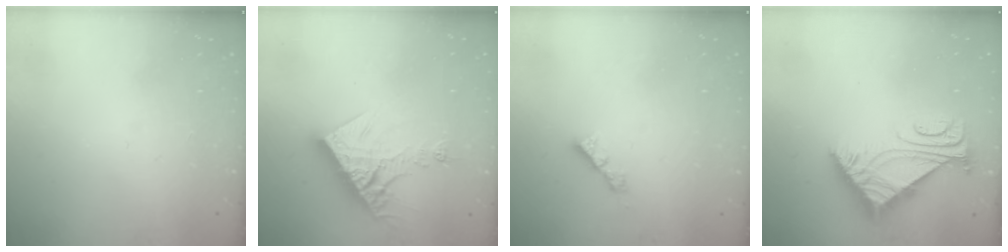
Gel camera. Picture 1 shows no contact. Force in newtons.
{"total": 15.0, "press": 14.9, "slide": 1.6}
{"total": 2.4, "press": 2.4, "slide": 0.3}
{"total": 5.9, "press": 5.8, "slide": 0.6}